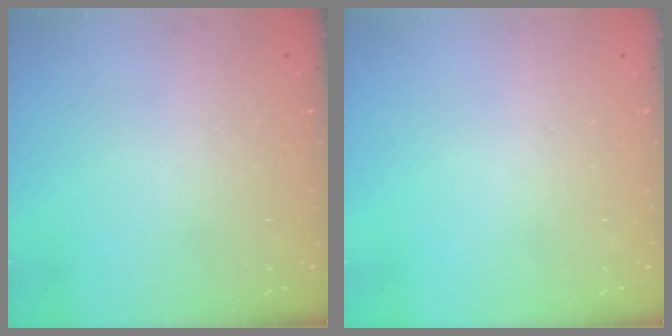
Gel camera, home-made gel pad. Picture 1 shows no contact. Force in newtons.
{"total": 0.0}